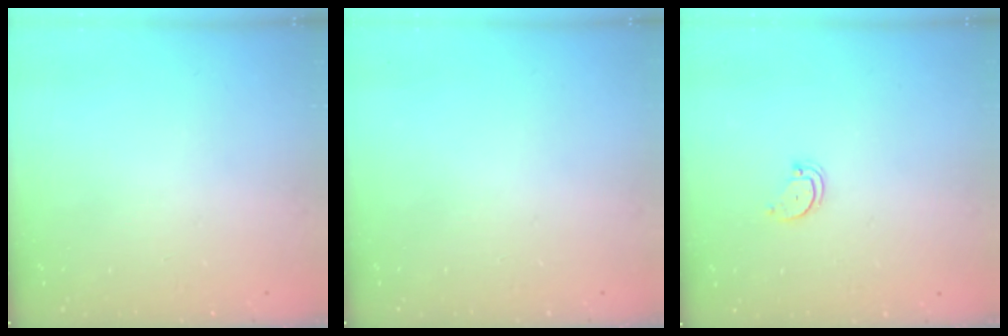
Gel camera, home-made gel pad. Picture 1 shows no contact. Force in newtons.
{"total": 0.0}
{"total": 2.4, "press": 2.4, "slide": 0.2}